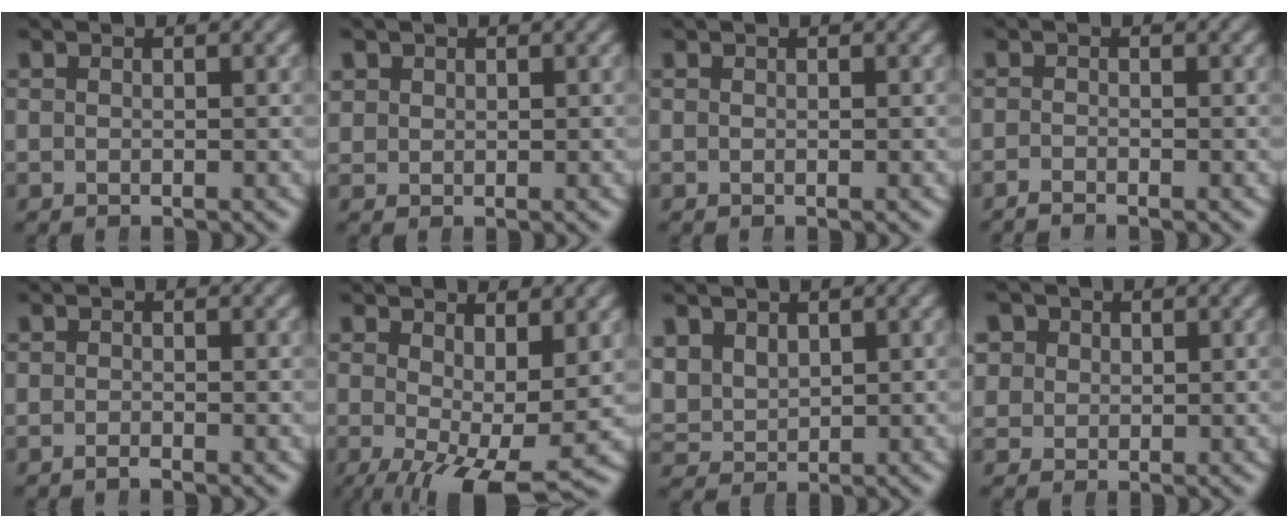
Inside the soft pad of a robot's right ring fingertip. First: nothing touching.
{"total": 1.5, "force": [1.0, 1.0, 0.3], "torque": [-0.008, -0.007, 0.030]}
{"total": 0.0}
{"total": 1.4, "force": [-1.3, -0.2, -0.1], "torque": [0.011, -0.006, -0.024]}
{"total": 0.8, "force": [-0.8, -0.1, 0.2], "torque": [0.004, -0.003, -0.014]}
{"total": 6.0, "force": [-2.0, 2.0, 5.3], "torque": [-0.088, -0.039, -0.010]}
{"total": 3.7, "force": [1.2, 3.3, 1.3], "torque": [-0.053, -0.018, 0.035]}
{"total": 4.8, "force": [1.7, 4.1, 1.8], "torque": [-0.047, -0.006, 0.035]}